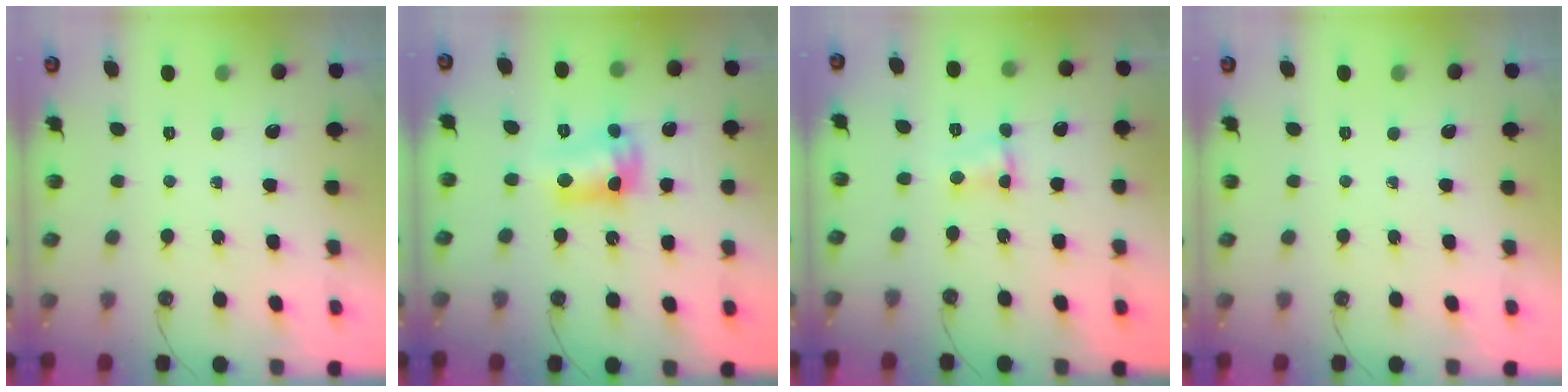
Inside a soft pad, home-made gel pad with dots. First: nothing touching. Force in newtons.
{"total": 12.3, "press": 12.3, "slide": 1.0}
{"total": 2.1, "press": 2.1, "slide": 0.2}
{"total": 0.0}